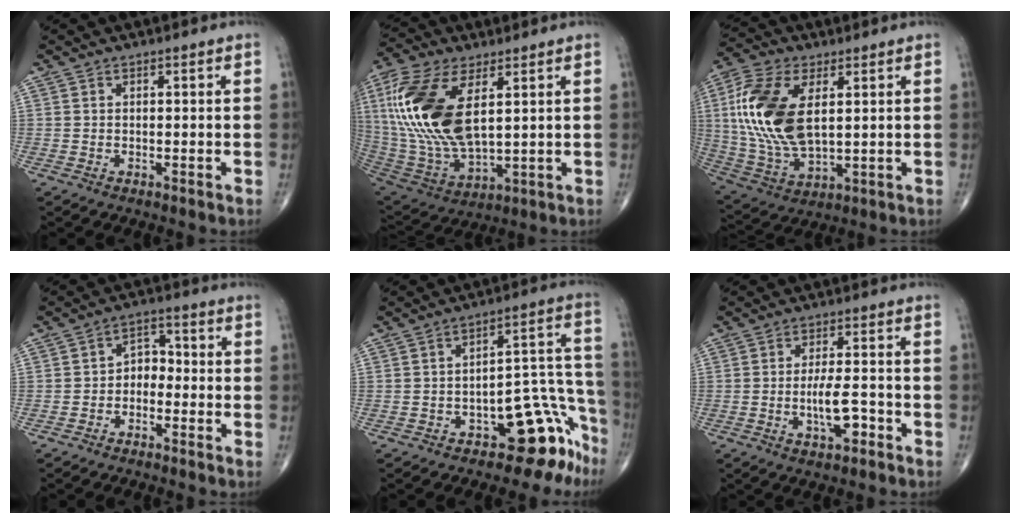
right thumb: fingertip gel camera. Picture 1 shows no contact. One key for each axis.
{"total": 22.2, "fx": 5.5, "fy": 10.8, "fz": 18.6, "tx": -0.405, "ty": -0.025, "tz": 0.108}
{"total": 18.3, "fx": 3.6, "fy": 9.7, "fz": 15.1, "tx": -0.321, "ty": -0.011, "tz": 0.071}
{"total": 4.5, "fx": -1.6, "fy": 3.3, "fz": 2.6, "tx": -0.020, "ty": 0.031, "tz": -0.042}
{"total": 12.4, "fx": -8.2, "fy": 6.0, "fz": 7.2, "tx": -0.019, "ty": 0.125, "tz": -0.116}
{"total": 6.2, "fx": -2.2, "fy": 2.2, "fz": 5.4, "tx": -0.094, "ty": 0.014, "tz": -0.034}